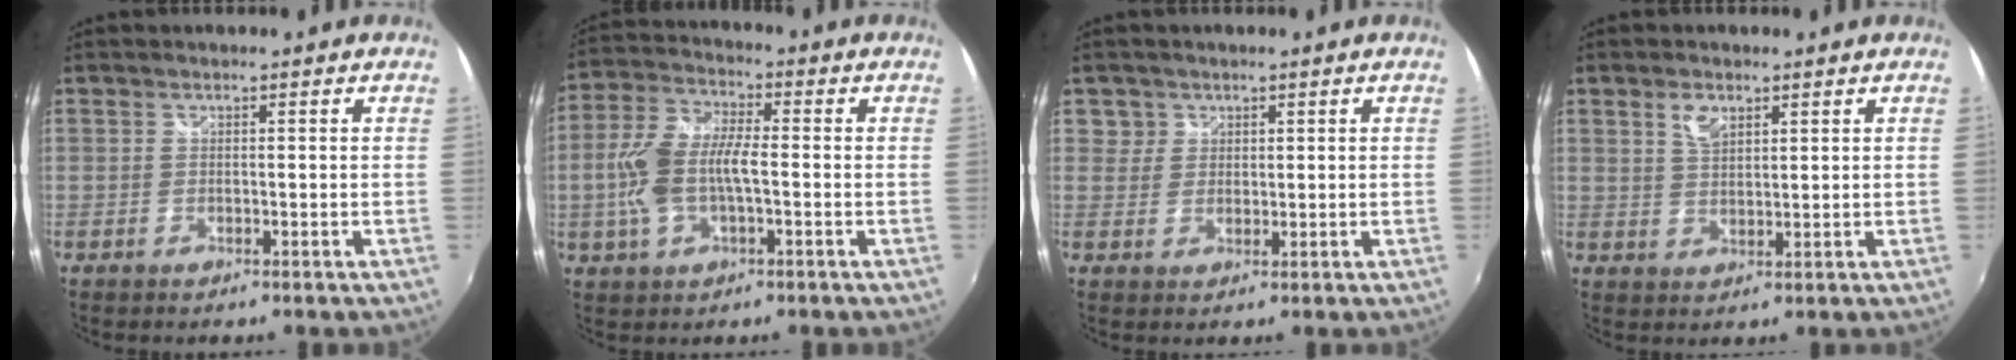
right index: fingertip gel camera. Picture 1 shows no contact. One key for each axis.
{"total": 10.3, "fx": -1.6, "fy": 5.1, "fz": 8.8, "tx": -0.189, "ty": 0.010, "tz": -0.030}
{"total": 3.2, "fx": 1.3, "fy": 2.9, "fz": 0.2, "tx": 0.011, "ty": 0.012, "tz": 0.020}
{"total": 3.7, "fx": 2.0, "fy": 2.0, "fz": 2.4, "tx": -0.039, "ty": 0.004, "tz": 0.037}